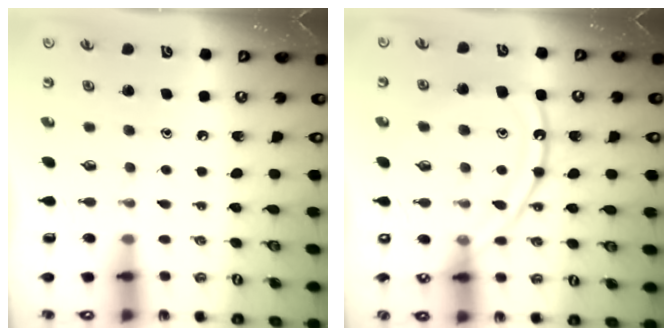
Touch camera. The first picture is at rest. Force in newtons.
{"total": 15.4, "press": 15.3, "slide": 1.4}